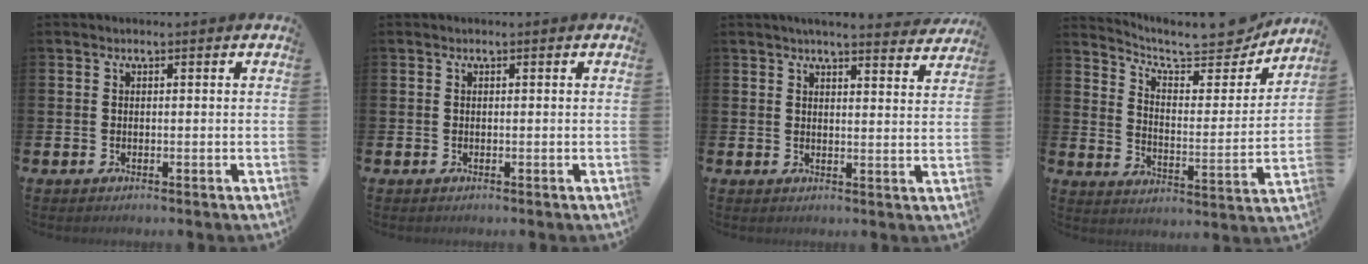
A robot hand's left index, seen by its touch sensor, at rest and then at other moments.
{"total": 0.0}
{"total": 4.4, "force": [4.3, -0.1, 1.0], "torque": [-0.015, -0.027, 0.074]}
{"total": 8.8, "force": [8.1, 2.0, 2.7], "torque": [-0.065, -0.067, 0.135]}